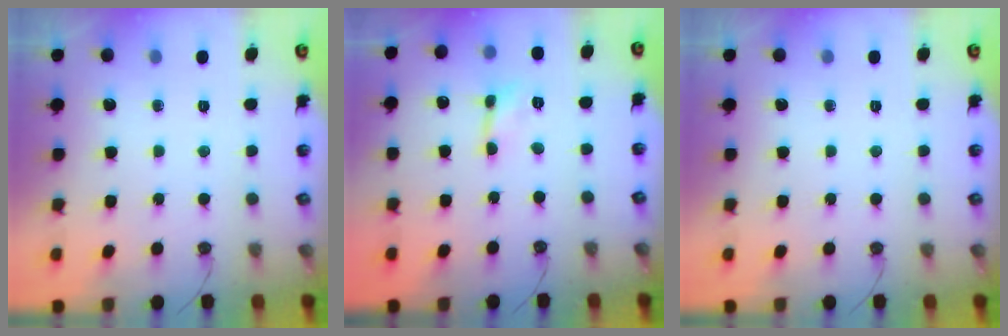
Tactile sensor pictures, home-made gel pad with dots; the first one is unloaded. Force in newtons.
{"total": 0.8, "press": 0.8, "slide": 0.2}
{"total": 0.0}